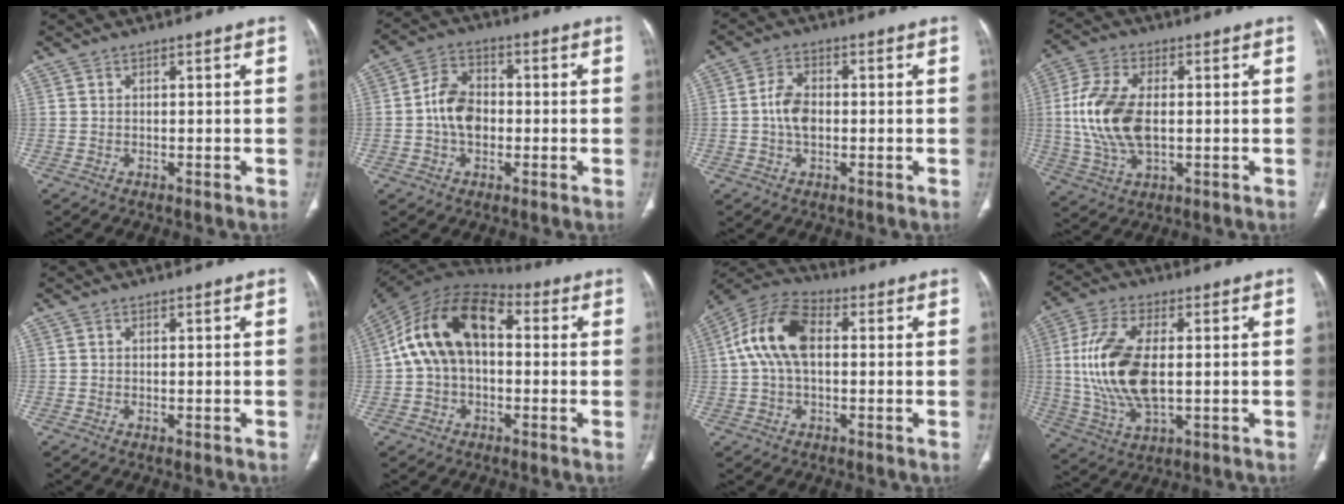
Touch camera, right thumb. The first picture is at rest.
{"total": 8.3, "force": [-0.9, 5.9, 5.8], "torque": [-0.089, 0.019, -0.026]}
{"total": 5.6, "force": [-0.4, 3.6, 4.3], "torque": [-0.079, 0.010, -0.012]}
{"total": 14.1, "force": [0.2, 7.8, 11.7], "torque": [-0.250, 0.001, 0.006]}
{"total": 0.0}
{"total": 16.7, "force": [1.8, 10.7, 12.7], "torque": [-0.222, 0.045, 0.023]}
{"total": 12.8, "force": [1.6, 7.5, 10.2], "torque": [-0.205, 0.032, 0.020]}
{"total": 16.3, "force": [0.7, 8.1, 14.2], "torque": [-0.299, -0.006, 0.017]}